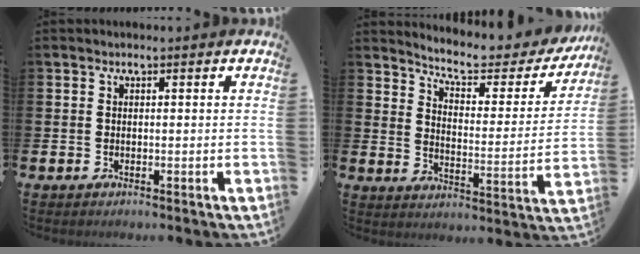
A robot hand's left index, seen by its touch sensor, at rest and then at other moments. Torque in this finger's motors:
{"motor_torque": [0.70, -0.84, 0.43, 0.07]}